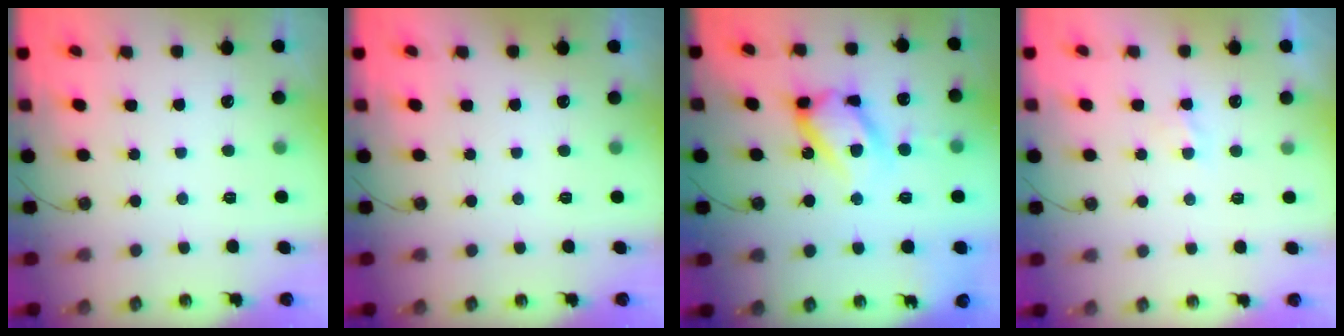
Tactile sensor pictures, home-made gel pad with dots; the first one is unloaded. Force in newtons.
{"total": 0.0}
{"total": 18.1, "press": 18.0, "slide": 1.9}
{"total": 2.3, "press": 2.3, "slide": 0.4}